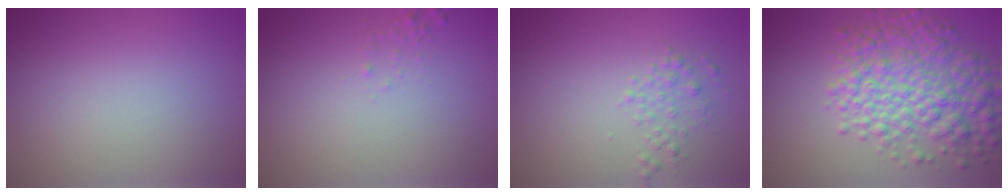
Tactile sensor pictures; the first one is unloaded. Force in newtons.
{"total": 0.6, "press": 0.6, "slide": 0.0}
{"total": 1.5, "press": 1.5, "slide": 0.0}
{"total": 7.5, "press": 7.5, "slide": 0.1}